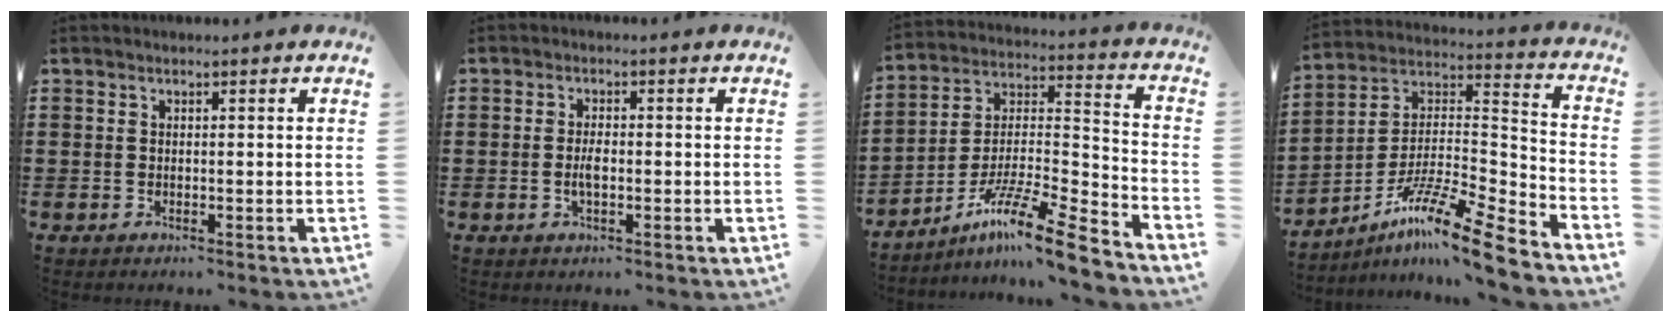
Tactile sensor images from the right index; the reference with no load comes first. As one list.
[{"total": 2.5, "force": [-0.5, 1.0, 2.2], "torque": [-0.050, -0.002, -0.011]}, {"total": 13.2, "force": [-10.2, 1.2, 8.3], "torque": [-0.144, 0.016, -0.195]}, {"total": 13.3, "force": [-10.5, 0.4, 8.2], "torque": [-0.141, 0.011, -0.201]}]